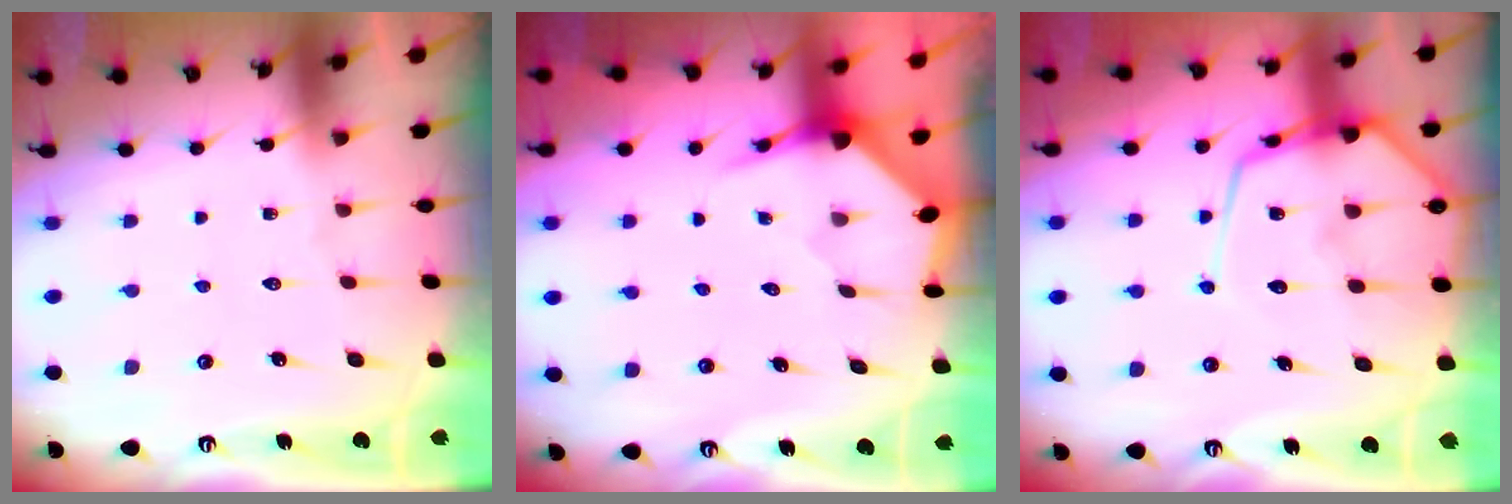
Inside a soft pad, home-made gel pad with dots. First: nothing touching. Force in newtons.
{"total": 3.7, "press": 3.7, "slide": 0.4}
{"total": 13.9, "press": 13.8, "slide": 1.2}